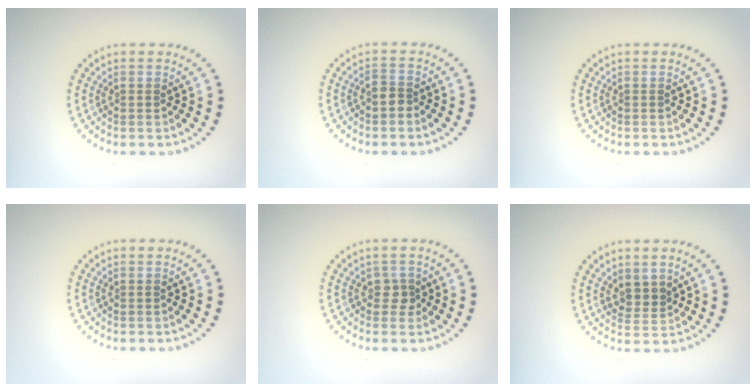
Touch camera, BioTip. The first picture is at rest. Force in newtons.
{"total": 1.5, "press": 1.2, "slide": 0.8}
{"total": 0.0}
{"total": 0.0}
{"total": 1.4, "press": 1.1, "slide": 0.8}
{"total": 1.9, "press": 1.4, "slide": 1.3}